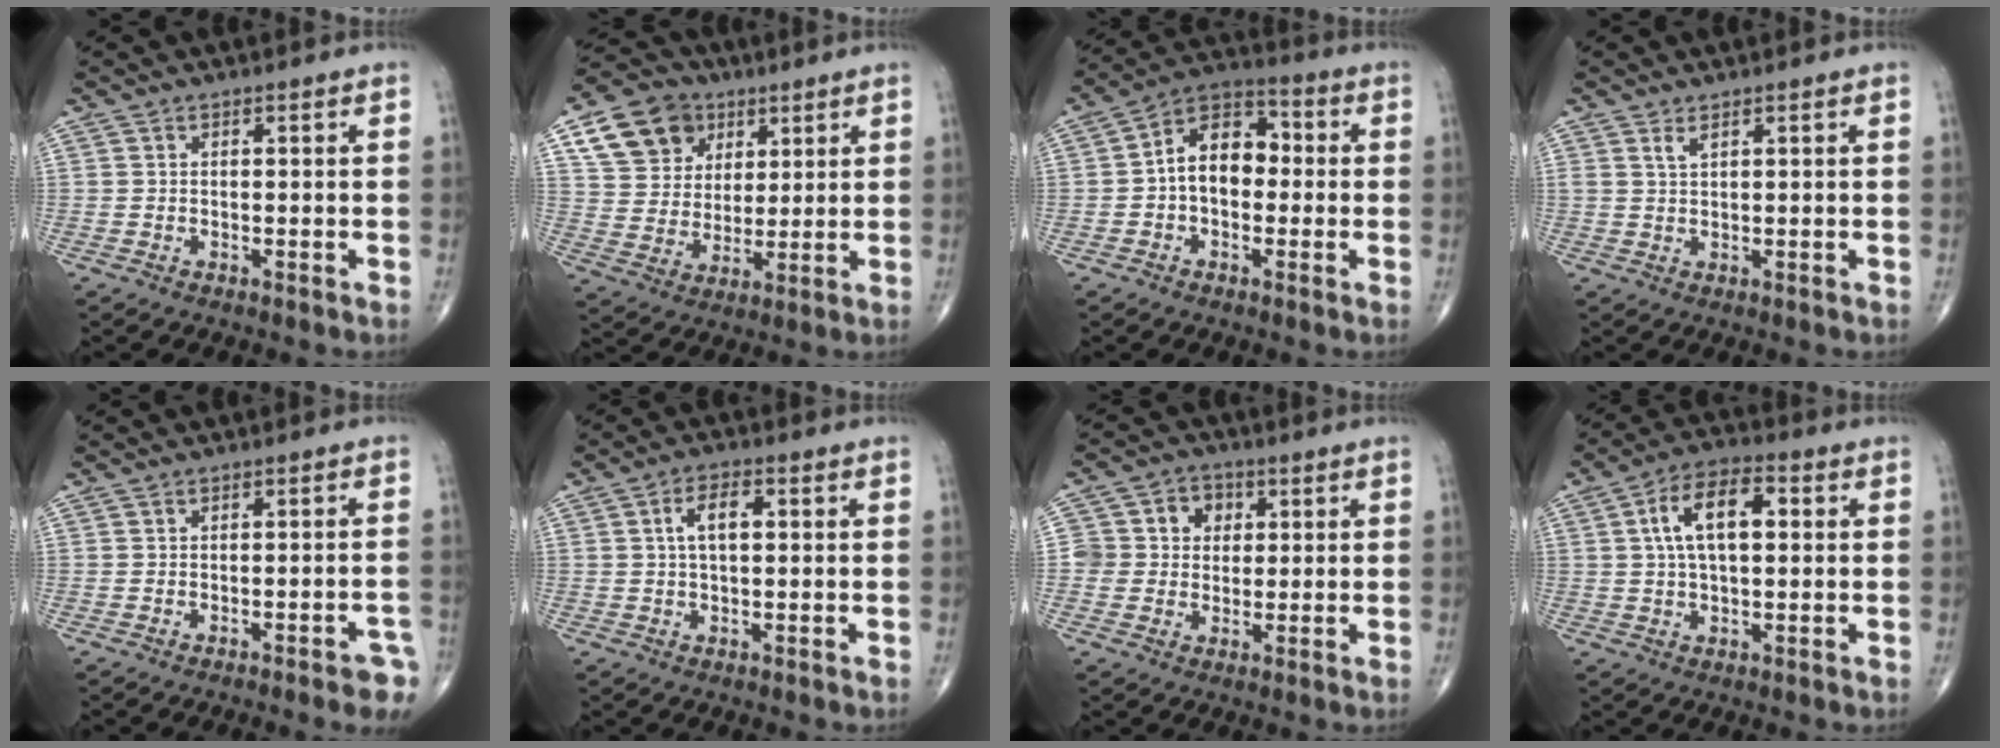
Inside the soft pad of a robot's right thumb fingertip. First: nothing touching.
{"total": 13.7, "force": [6.5, 10.7, 5.6], "torque": [-0.073, -0.011, 0.116]}
{"total": 10.6, "force": [-0.3, 7.1, 7.9], "torque": [-0.105, 0.035, -0.020]}
{"total": 1.5, "force": [1.0, 0.4, 1.0], "torque": [-0.018, -0.003, 0.024]}
{"total": 4.8, "force": [-3.0, 1.2, 3.5], "torque": [-0.033, 0.013, -0.033]}
{"total": 5.2, "force": [1.0, 2.5, 4.5], "torque": [-0.080, 0.010, 0.015]}
{"total": 7.4, "force": [1.2, 6.9, 2.3], "torque": [0.009, 0.012, 0.014]}
{"total": 10.7, "force": [2.1, 5.3, 9.1], "torque": [-0.156, 0.020, 0.031]}